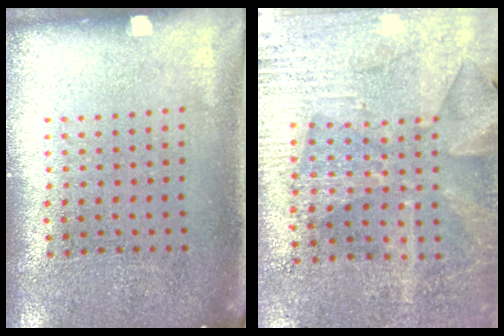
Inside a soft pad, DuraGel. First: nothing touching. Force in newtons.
{"total": 2.8, "press": 2.7, "slide": 0.7}